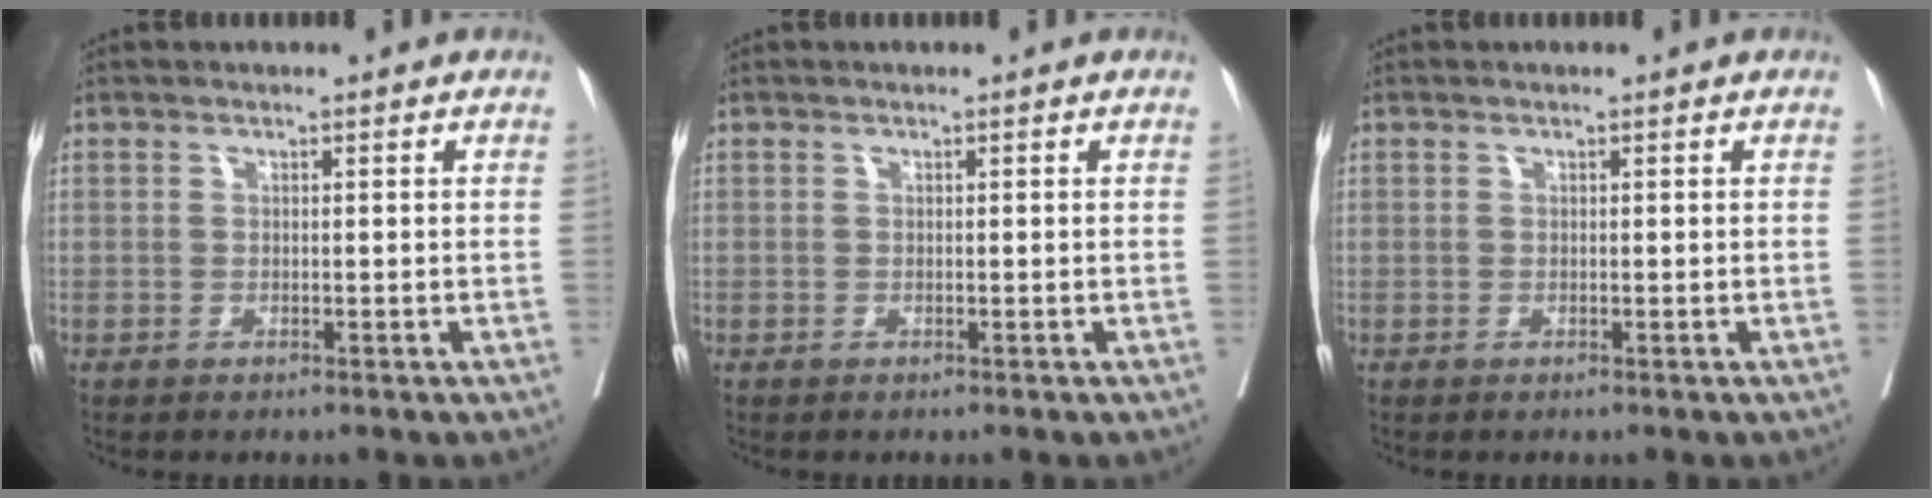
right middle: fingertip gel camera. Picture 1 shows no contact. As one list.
[{"total": 0.0}, {"total": 0.0}]